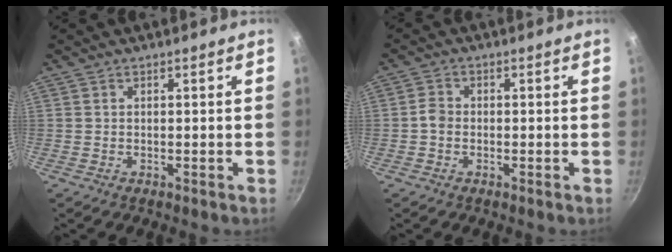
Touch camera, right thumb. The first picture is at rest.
{"total": 2.2, "force": [-0.6, 1.8, 1.2], "torque": [-0.022, 0.014, -0.016]}